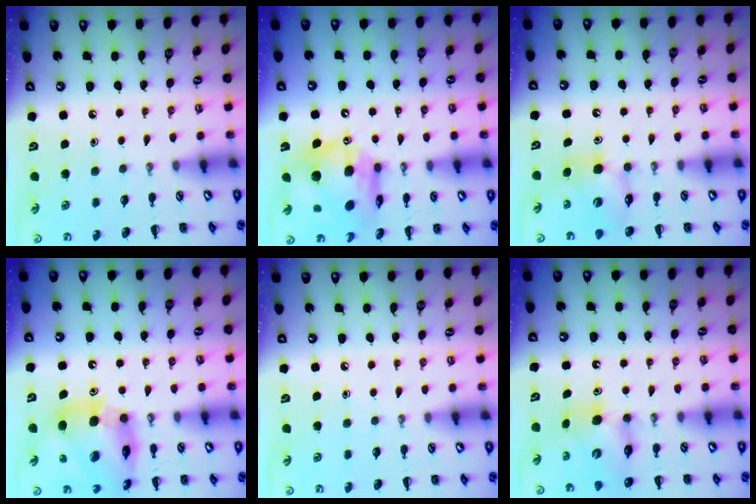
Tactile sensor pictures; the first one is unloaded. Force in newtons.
{"total": 12.6, "press": 12.1, "slide": 3.5}
{"total": 6.0, "press": 5.9, "slide": 0.9}
{"total": 13.4, "press": 13.0, "slide": 3.4}
{"total": 0.0}
{"total": 7.5, "press": 7.4, "slide": 1.2}